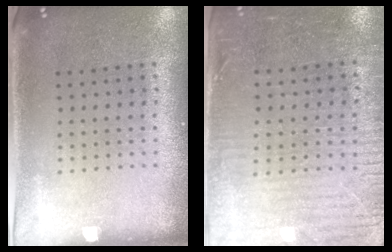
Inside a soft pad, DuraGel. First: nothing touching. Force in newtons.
{"total": 3.5, "press": 3.0, "slide": 1.7}